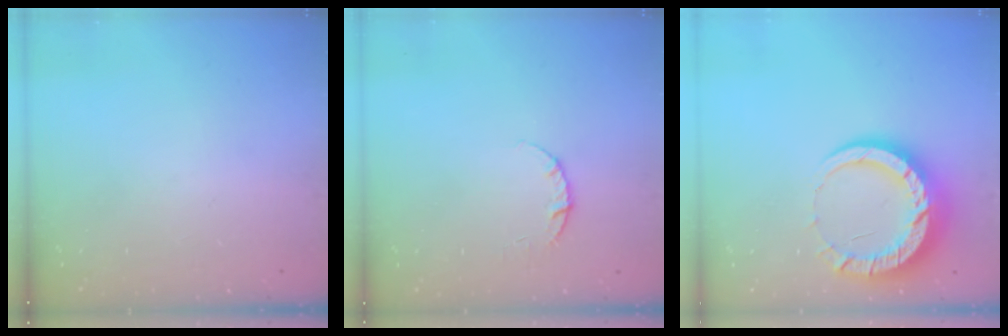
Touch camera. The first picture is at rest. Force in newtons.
{"total": 3.8, "press": 3.8, "slide": 0.3}
{"total": 14.0, "press": 14.0, "slide": 1.3}